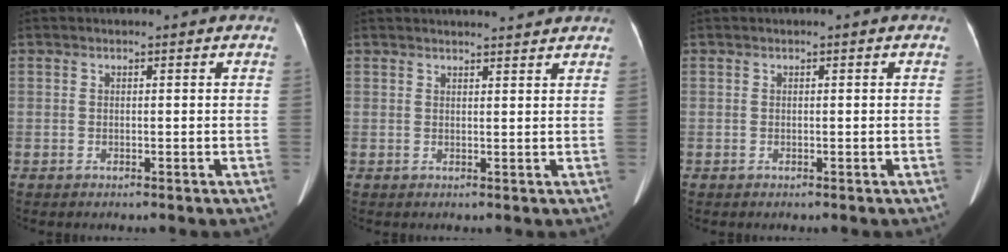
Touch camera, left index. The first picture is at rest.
{"total": 4.6, "force": [4.4, 0.0, 1.2], "torque": [-0.018, 0.015, 0.052]}
{"total": 0.0}